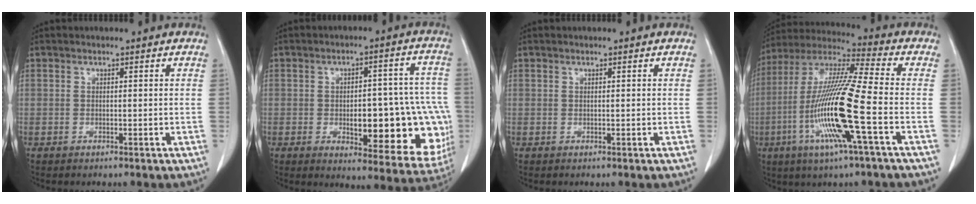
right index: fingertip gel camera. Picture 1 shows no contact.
{"total": 19.3, "force": [-3.7, 6.9, 17.6], "torque": [-0.136, 0.031, -0.018]}
{"total": 0.0}
{"total": 17.4, "force": [-5.0, -0.2, 16.7], "torque": [-0.336, -0.012, -0.103]}